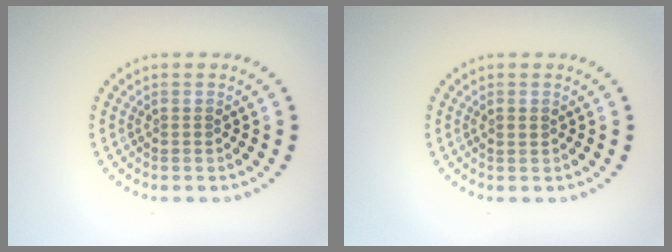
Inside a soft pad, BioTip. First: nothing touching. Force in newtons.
{"total": 1.0, "press": 1.0, "slide": 0.1}